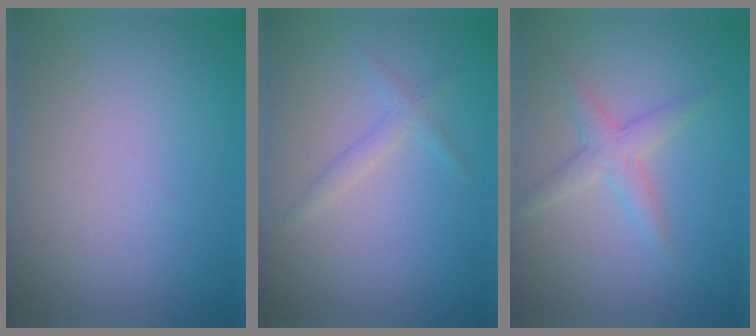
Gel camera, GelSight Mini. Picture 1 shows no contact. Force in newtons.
{"total": 1.4, "press": 1.4, "slide": 0.1}
{"total": 2.4, "press": 2.4, "slide": 0.1}